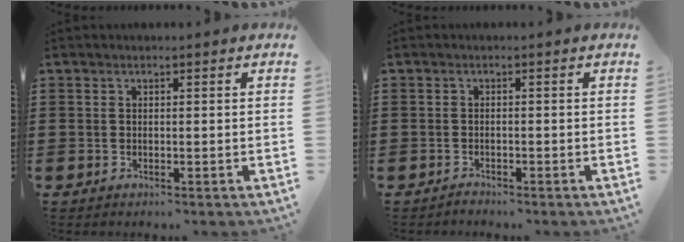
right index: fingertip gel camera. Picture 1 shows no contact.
{"total": 0.8, "force": [-0.8, 0.1, 0.0], "torque": [-0.002, 0.002, -0.018]}